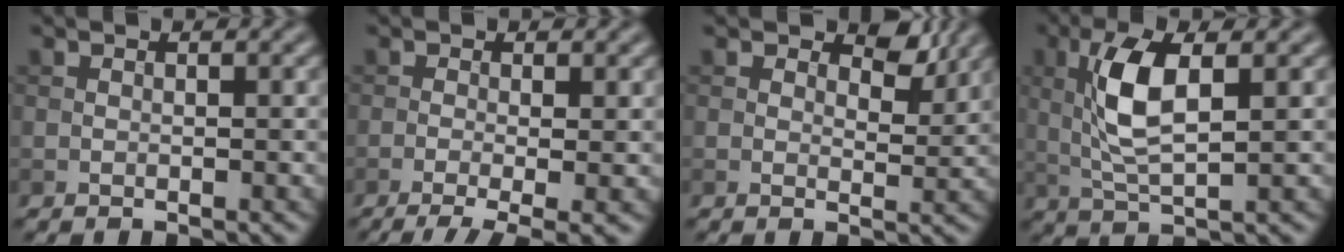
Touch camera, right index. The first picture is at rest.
{"total": 5.1, "force": [-2.3, 1.4, 4.3], "torque": [-0.070, -0.007, -0.039]}
{"total": 2.8, "force": [1.7, 1.4, 1.8], "torque": [-0.025, -0.007, 0.023]}
{"total": 6.0, "force": [1.1, 2.0, 5.5], "torque": [-0.117, 0.008, 0.022]}